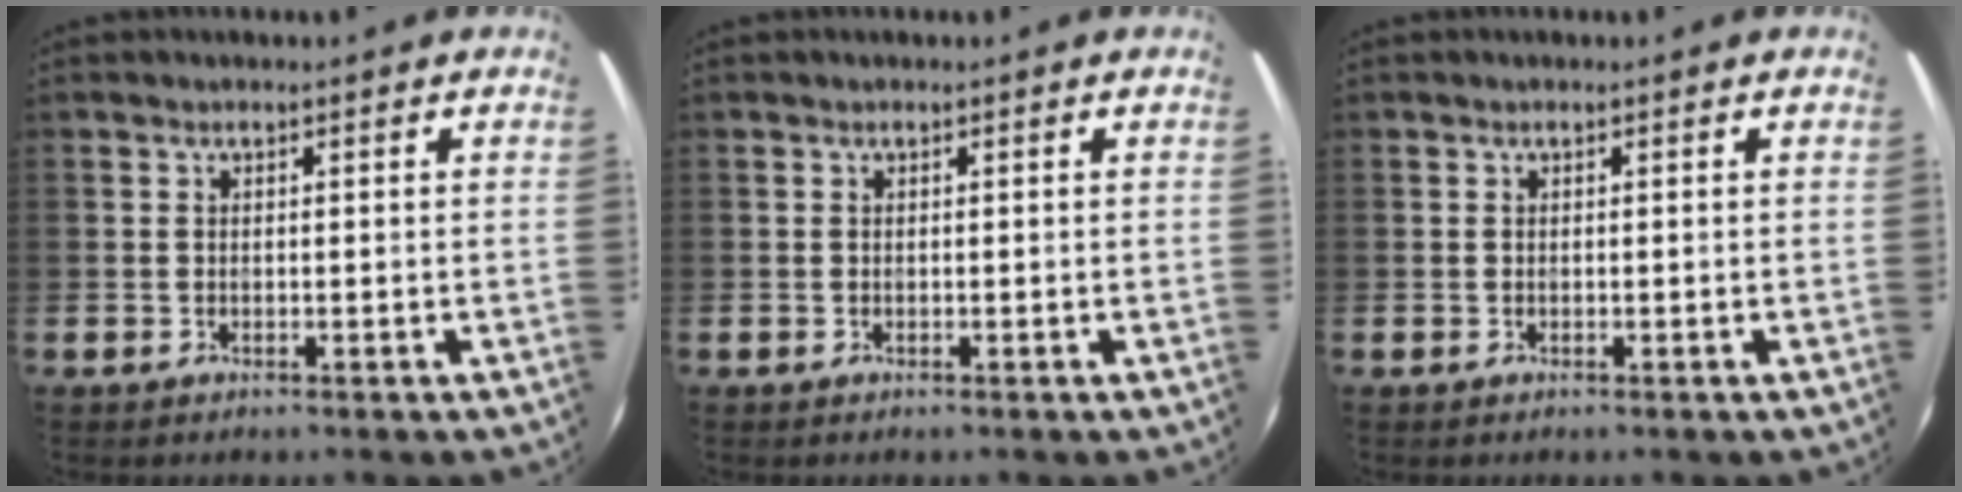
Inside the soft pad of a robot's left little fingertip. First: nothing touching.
{"total": 0.0}
{"total": 0.0}